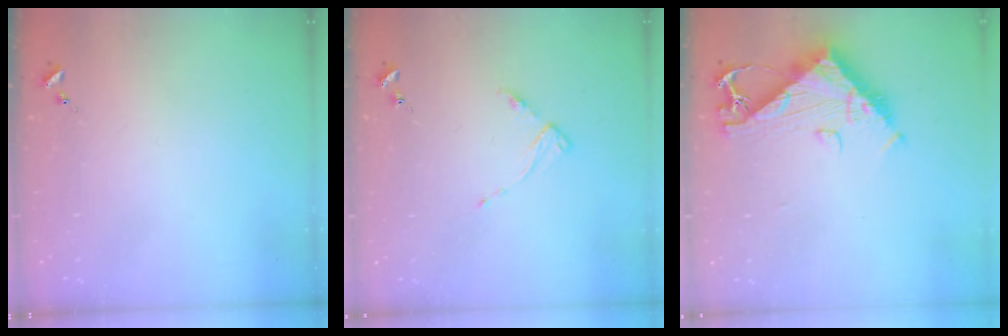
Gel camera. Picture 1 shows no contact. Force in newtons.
{"total": 5.0, "press": 4.9, "slide": 0.6}
{"total": 10.6, "press": 10.5, "slide": 1.1}